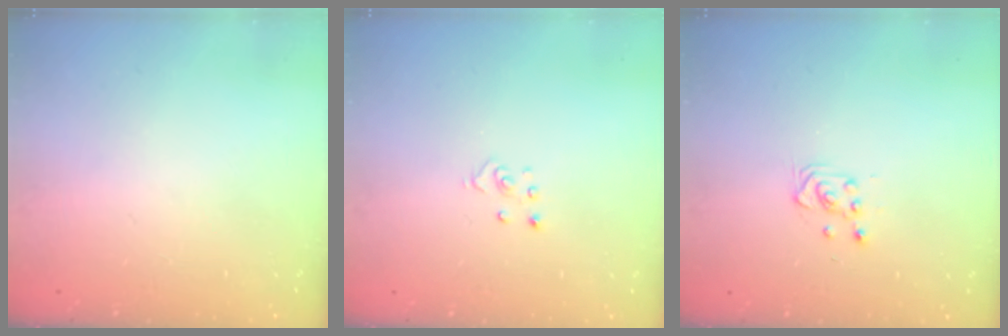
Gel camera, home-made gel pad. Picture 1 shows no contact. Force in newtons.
{"total": 2.8, "press": 2.8, "slide": 0.3}
{"total": 3.6, "press": 3.4, "slide": 1.1}